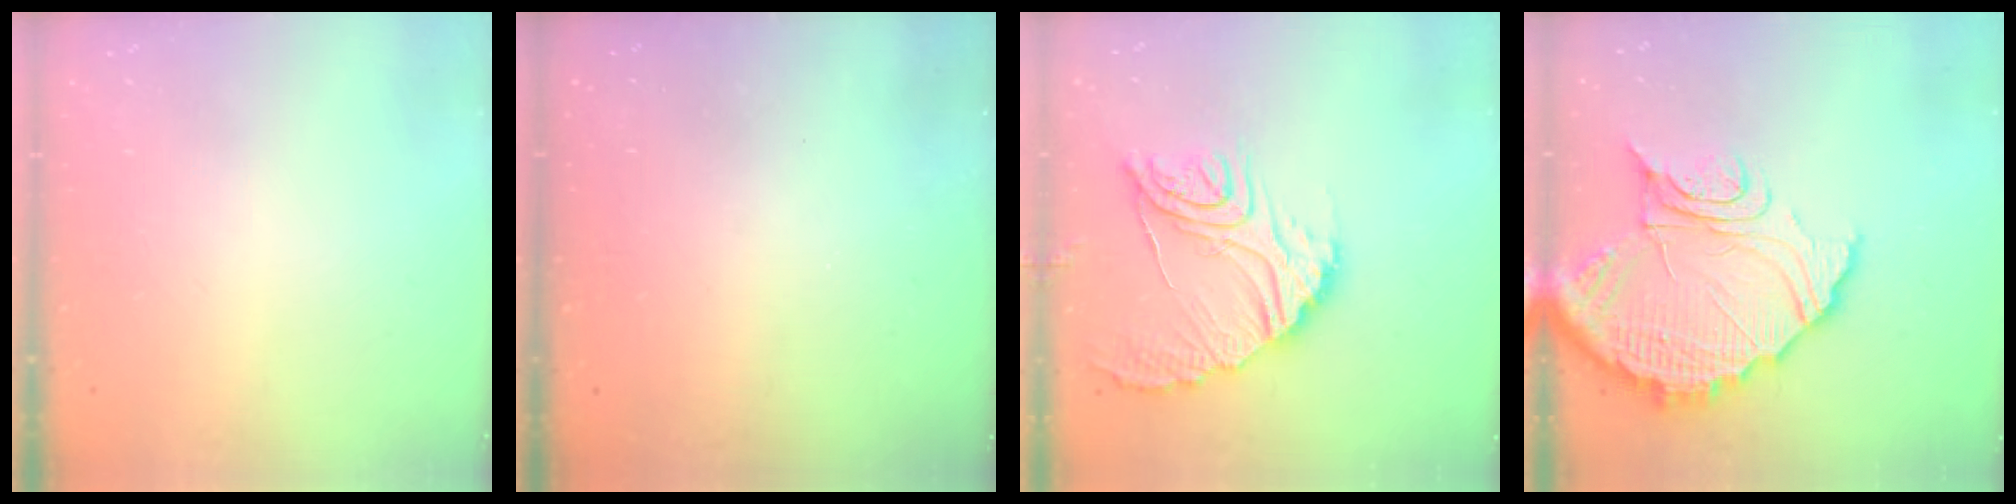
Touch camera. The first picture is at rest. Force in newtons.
{"total": 3.2, "press": 3.2, "slide": 0.1}
{"total": 17.5, "press": 17.5, "slide": 1.1}
{"total": 17.0, "press": 17.0, "slide": 1.7}